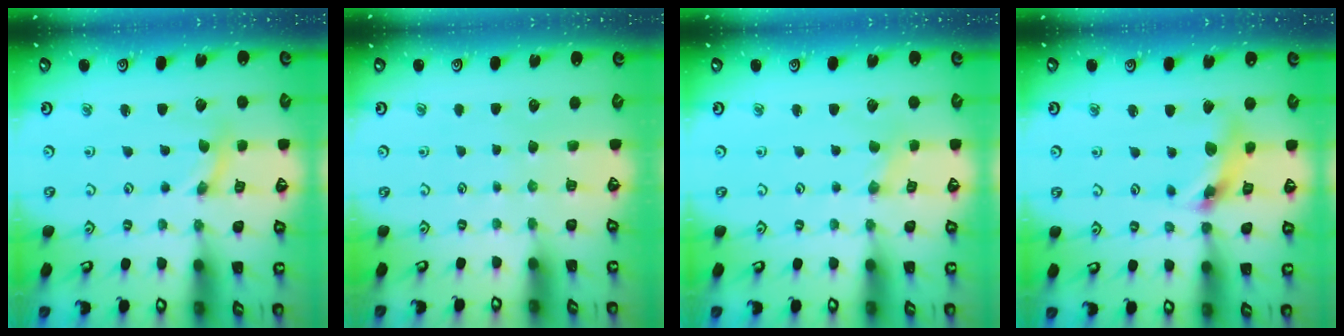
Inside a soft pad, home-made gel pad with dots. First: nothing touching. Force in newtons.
{"total": 0.0}
{"total": 0.0}
{"total": 12.1, "press": 12.1, "slide": 1.4}